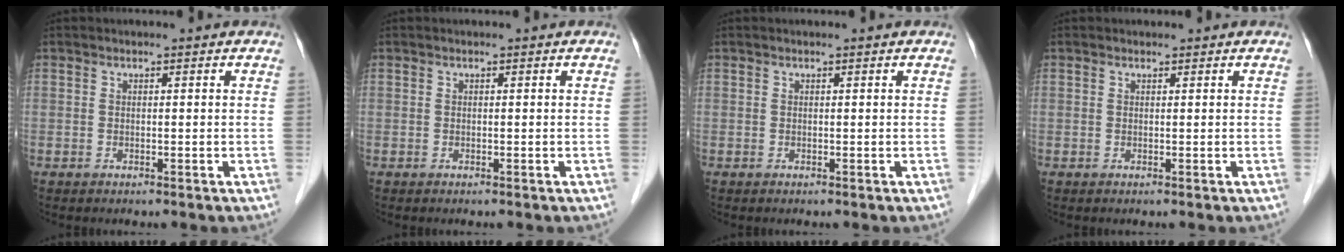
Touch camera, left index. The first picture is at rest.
{"total": 0.0}
{"total": 0.0}
{"total": 0.0}